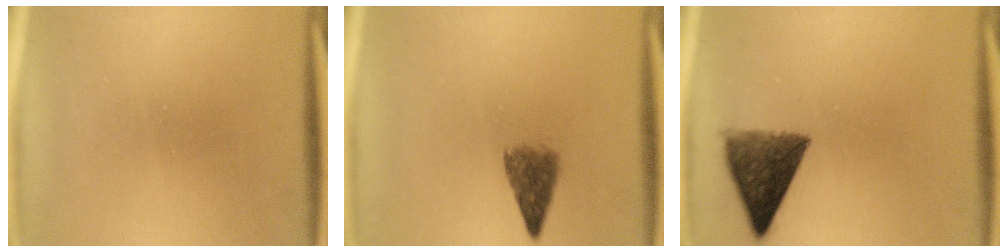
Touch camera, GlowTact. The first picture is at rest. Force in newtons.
{"total": 4.1}
{"total": 9.0}